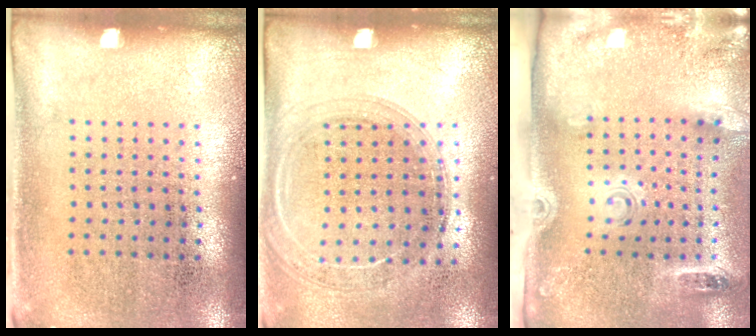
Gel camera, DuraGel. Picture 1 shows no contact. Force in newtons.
{"total": 1.6, "press": 1.5, "slide": 0.2}
{"total": 2.8, "press": 1.9, "slide": 2.1}